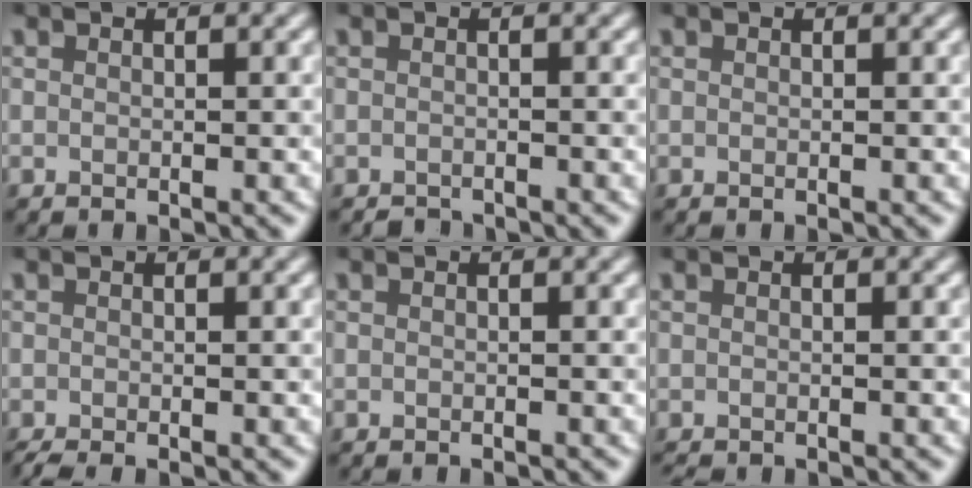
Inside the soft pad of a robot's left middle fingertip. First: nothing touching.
{"total": 1.0, "force": [-0.9, 0.2, 0.0], "torque": [0.002, -0.001, -0.017]}
{"total": 0.0}
{"total": 1.4, "force": [-1.2, 0.2, 0.8], "torque": [-0.010, -0.006, -0.021]}
{"total": 0.6, "force": [-0.6, 0.0, 0.2], "torque": [0.003, 0.001, -0.007]}
{"total": 0.7, "force": [-0.7, 0.0, 0.0], "torque": [0.006, -0.004, -0.010]}